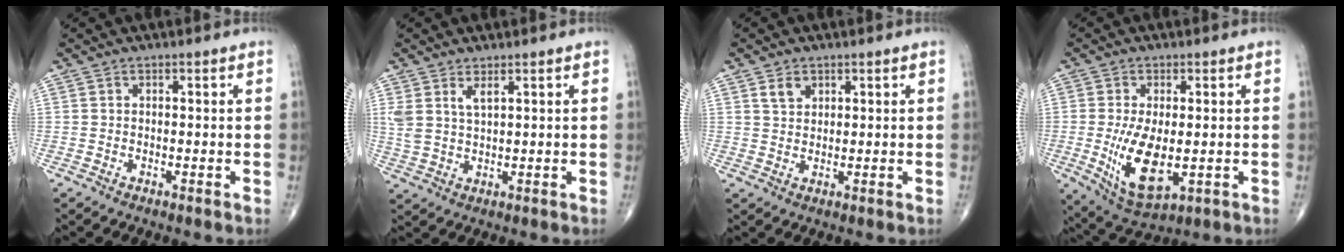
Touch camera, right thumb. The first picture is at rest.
{"total": 4.1, "force": [2.2, 1.5, 3.1], "torque": [-0.069, -0.009, 0.052]}
{"total": 2.8, "force": [1.6, 1.9, 1.4], "torque": [-0.015, -0.008, 0.031]}
{"total": 11.1, "force": [-1.5, 5.2, 9.7], "torque": [-0.176, -0.022, -0.010]}